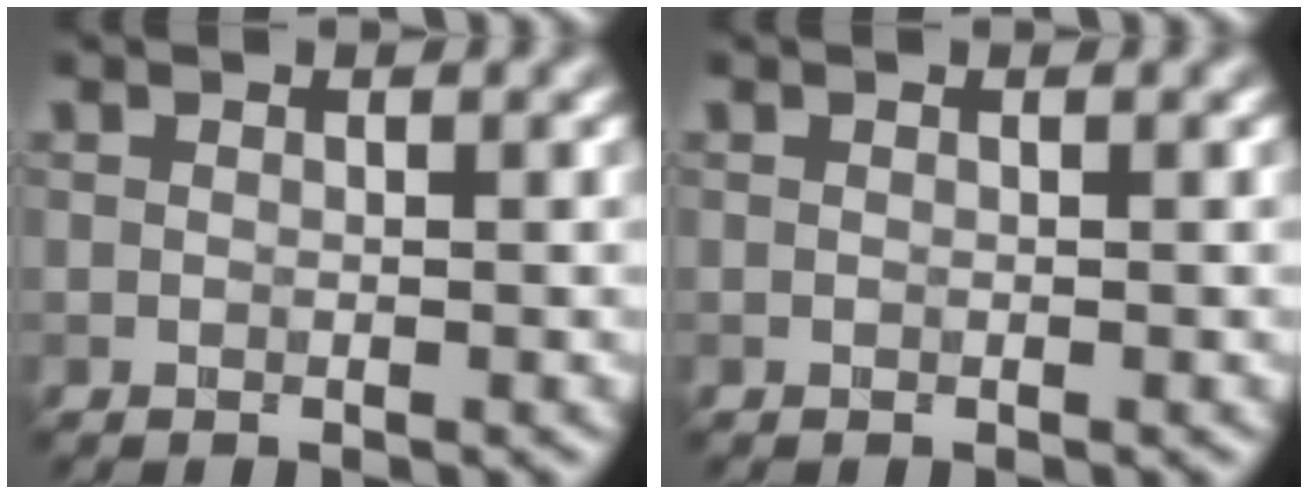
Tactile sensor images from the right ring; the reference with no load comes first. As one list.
[{"total": 0.0}]